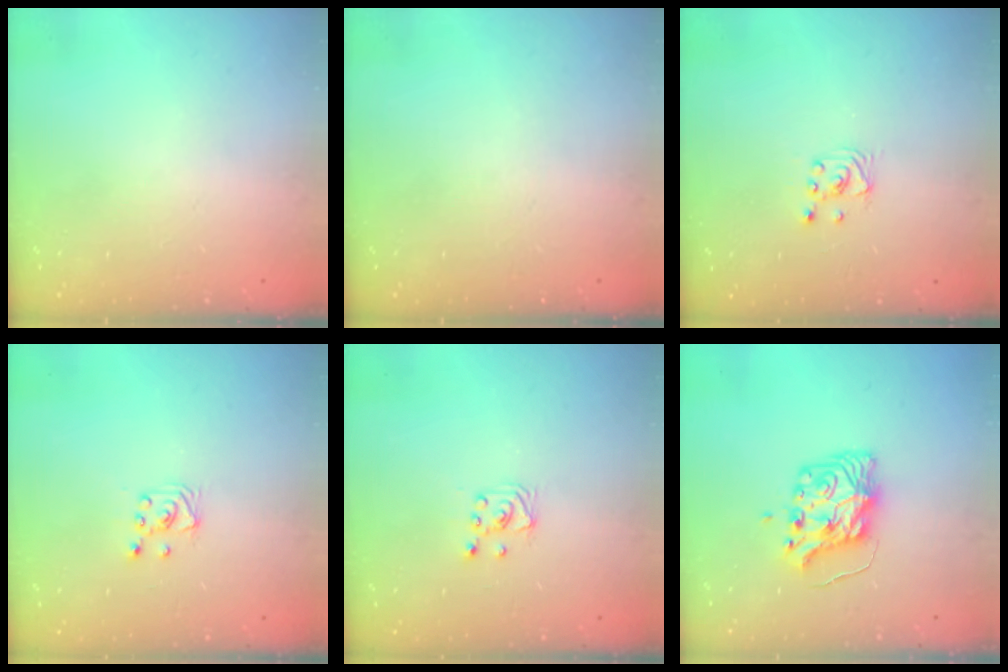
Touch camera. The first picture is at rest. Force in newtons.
{"total": 0.0}
{"total": 1.7, "press": 1.6, "slide": 0.1}
{"total": 2.0, "press": 2.0, "slide": 0.2}
{"total": 2.0, "press": 2.0, "slide": 0.2}
{"total": 8.9, "press": 8.9, "slide": 0.3}